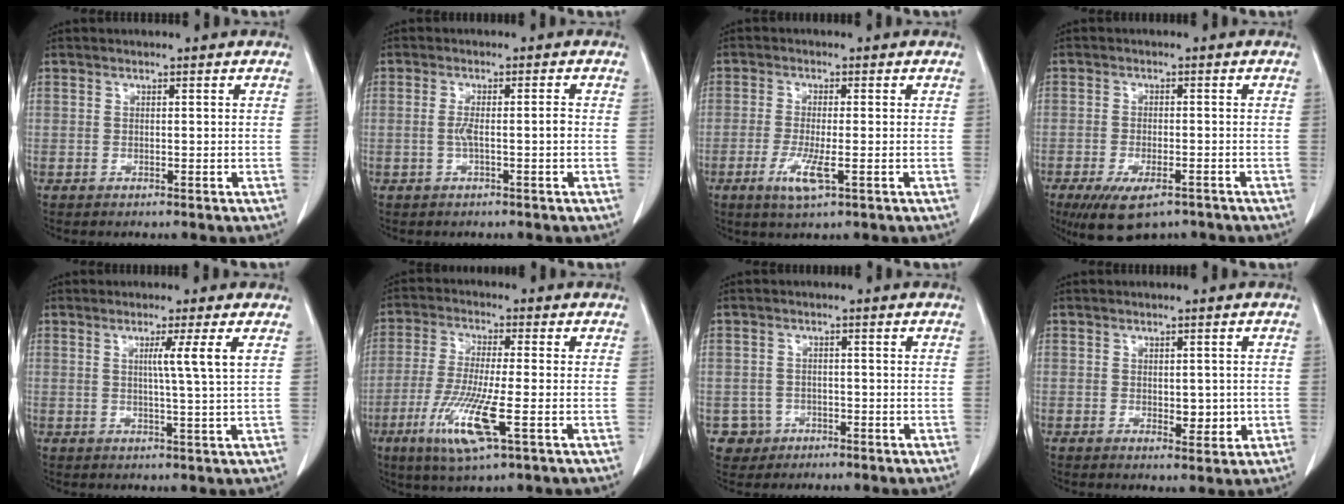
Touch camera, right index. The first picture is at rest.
{"total": 2.8, "force": [-0.5, 0.2, 2.8], "torque": [-0.049, 0.003, -0.006]}
{"total": 4.8, "force": [-1.8, 0.6, 4.4], "torque": [-0.088, -0.010, -0.029]}
{"total": 8.6, "force": [-5.8, 3.2, 5.4], "torque": [-0.091, -0.012, -0.089]}
{"total": 4.3, "force": [1.3, -1.5, 3.8], "torque": [-0.066, -0.010, 0.024]}
{"total": 10.5, "force": [-3.8, 0.7, 9.7], "torque": [-0.199, -0.024, -0.072]}
{"total": 3.4, "force": [-1.3, 3.1, -0.4], "torque": [0.012, 0.015, -0.021]}
{"total": 3.0, "force": [-0.1, 1.8, 2.5], "torque": [-0.025, -0.002, 0.009]}